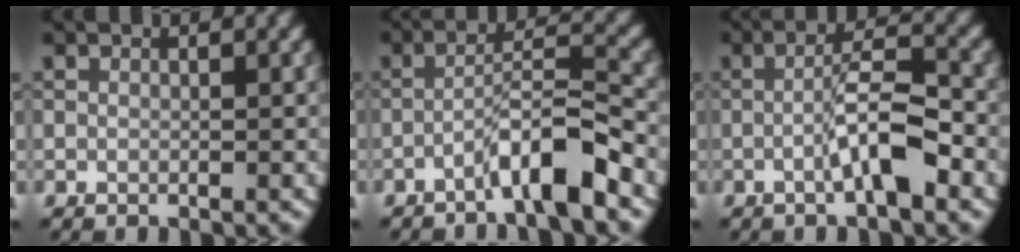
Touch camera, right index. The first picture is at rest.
{"total": 5.1, "force": [-3.0, 0.5, 4.1], "torque": [-0.065, 0.020, -0.062]}
{"total": 4.9, "force": [-1.6, 0.8, 4.6], "torque": [-0.075, 0.013, -0.034]}